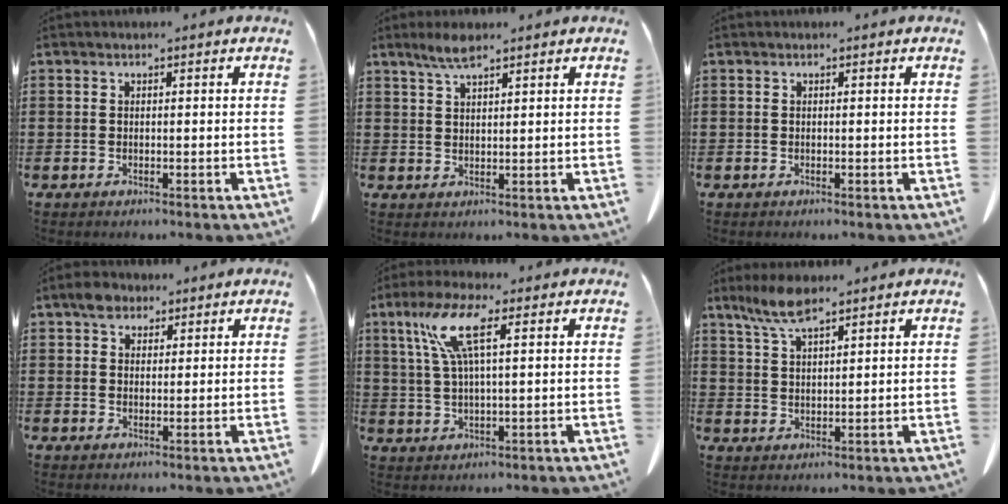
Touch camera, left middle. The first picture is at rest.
{"total": 3.3, "force": [2.5, 0.7, 2.2], "torque": [-0.048, 0.003, 0.044]}
{"total": 0.0}
{"total": 3.4, "force": [2.4, 2.0, 1.2], "torque": [-0.024, 0.008, 0.042]}
{"total": 8.2, "force": [3.5, 1.9, 7.1], "torque": [-0.161, 0.005, 0.055]}
{"total": 5.7, "force": [4.1, 1.4, 3.7], "torque": [-0.082, -0.002, 0.073]}